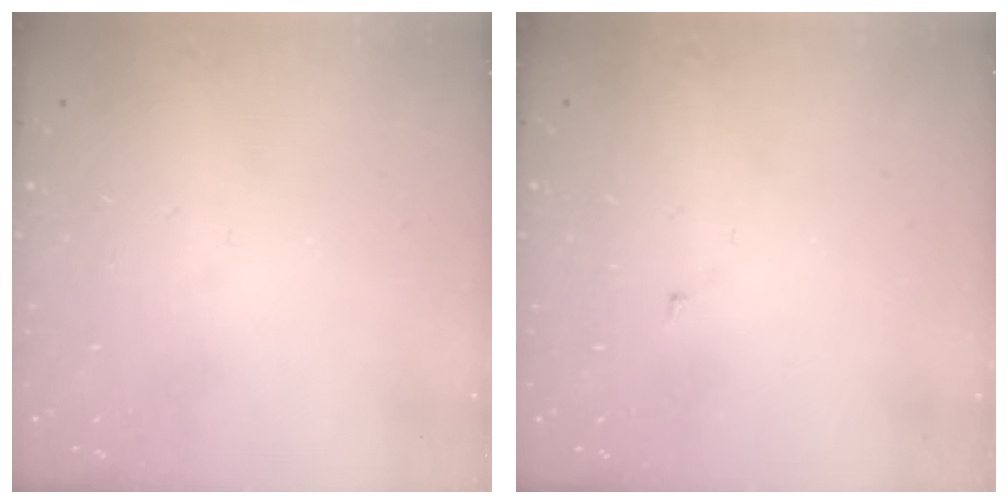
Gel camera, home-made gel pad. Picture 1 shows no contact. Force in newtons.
{"total": 1.4, "press": 1.3, "slide": 0.1}